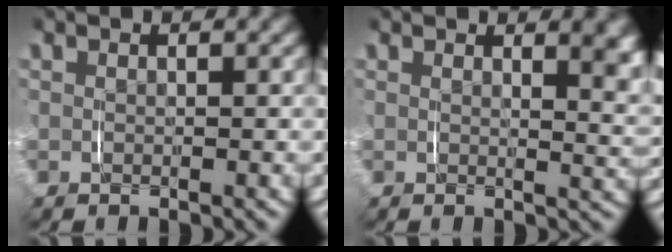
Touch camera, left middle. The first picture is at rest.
{"total": 3.3, "force": [2.0, 0.8, 2.6], "torque": [-0.024, -0.006, 0.029]}